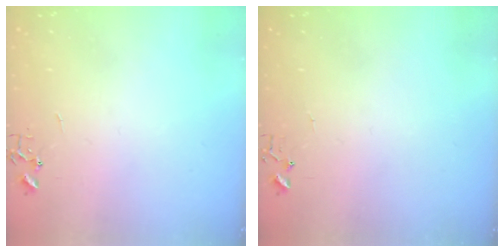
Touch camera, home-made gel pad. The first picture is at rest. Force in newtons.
{"total": 3.6, "press": 3.6, "slide": 0.4}